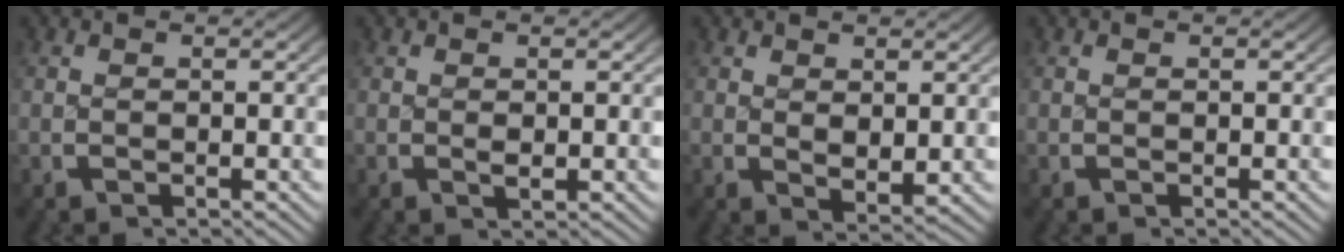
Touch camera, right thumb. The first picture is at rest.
{"total": 0.9, "force": [0.2, 0.6, 0.7], "torque": [-0.013, -0.004, 0.007]}
{"total": 1.8, "force": [0.9, 0.9, 1.3], "torque": [-0.019, -0.009, 0.023]}
{"total": 0.0}